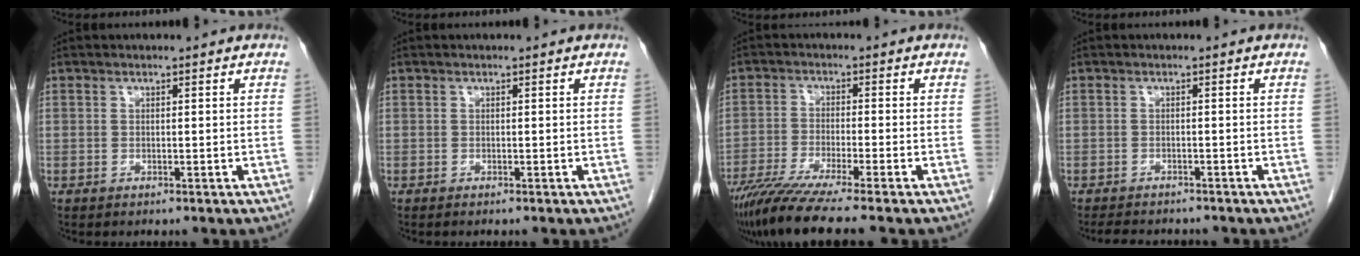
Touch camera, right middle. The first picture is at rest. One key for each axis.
{"total": 0.8, "fx": -0.7, "fy": 0.1, "fz": 0.4, "tx": -0.005, "ty": -0.002, "tz": -0.009}
{"total": 10.1, "fx": -8.2, "fy": -1.1, "fz": 5.9, "tx": -0.092, "ty": -0.032, "tz": -0.137}
{"total": 6.0, "fx": -5.4, "fy": 1.6, "fz": 2.1, "tx": -0.032, "ty": -0.007, "tz": -0.074}